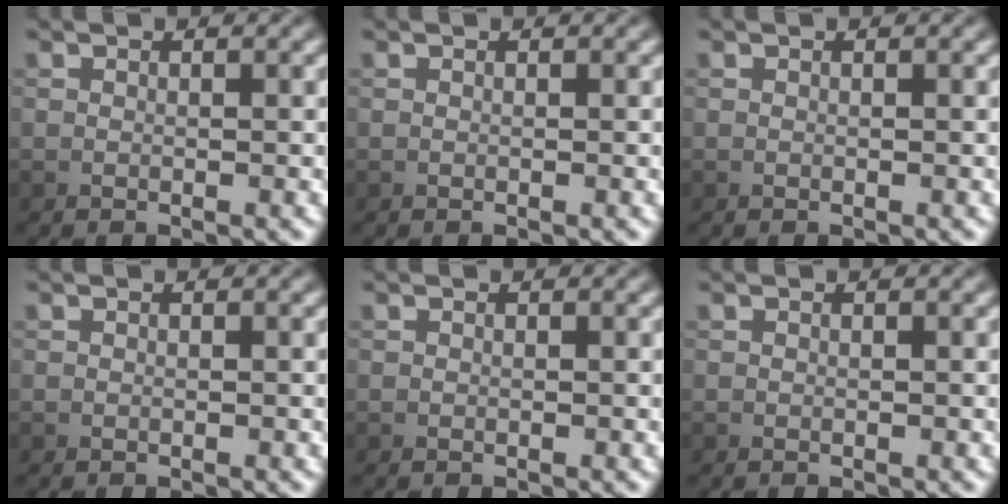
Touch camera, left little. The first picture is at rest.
{"total": 0.0}
{"total": 0.0}
{"total": 0.0}
{"total": 0.0}
{"total": 0.0}